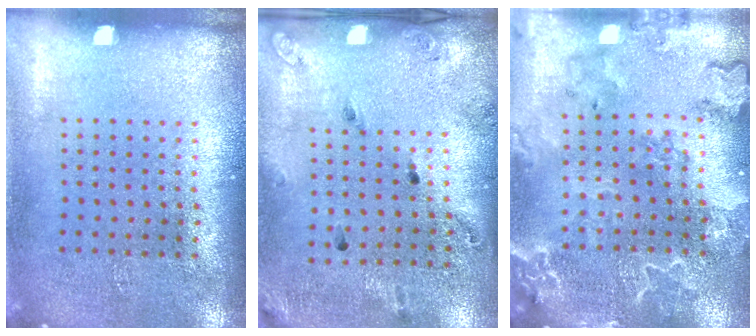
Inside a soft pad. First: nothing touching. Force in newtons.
{"total": 1.9, "press": 1.1, "slide": 1.5}
{"total": 2.7, "press": 2.6, "slide": 0.8}